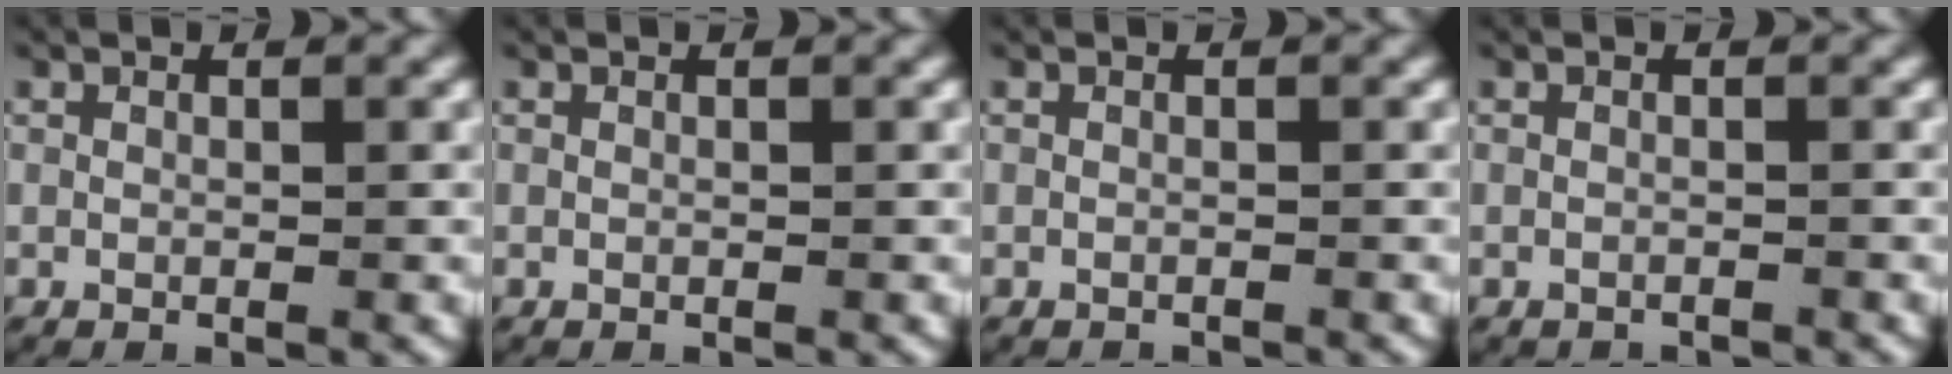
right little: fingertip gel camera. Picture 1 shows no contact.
{"total": 0.0}
{"total": 0.7, "force": [-0.7, 0.0, 0.0], "torque": [-0.002, -0.002, -0.009]}
{"total": 0.9, "force": [-0.9, 0.1, 0.0], "torque": [0.000, -0.004, -0.013]}